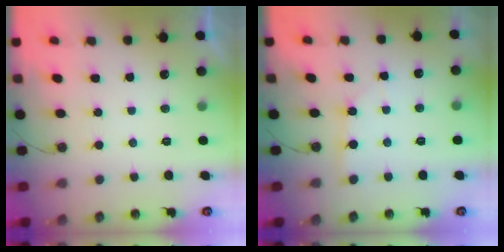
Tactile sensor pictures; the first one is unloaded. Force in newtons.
{"total": 2.3, "press": 2.3, "slide": 0.3}